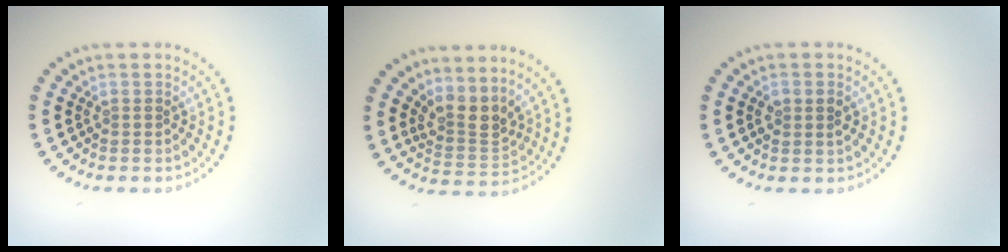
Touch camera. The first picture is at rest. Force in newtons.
{"total": 2.9, "press": 2.2, "slide": 1.9}
{"total": 1.6, "press": 1.5, "slide": 0.4}